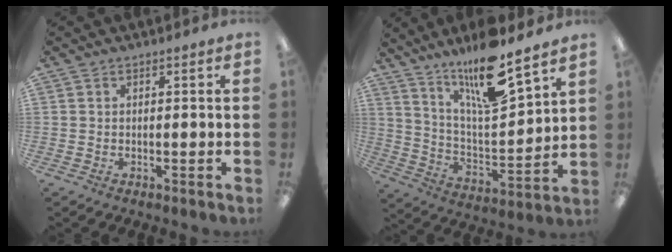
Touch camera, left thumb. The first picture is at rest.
{"total": 16.1, "force": [12.7, 3.0, 9.5], "torque": [-0.171, -0.082, 0.211]}